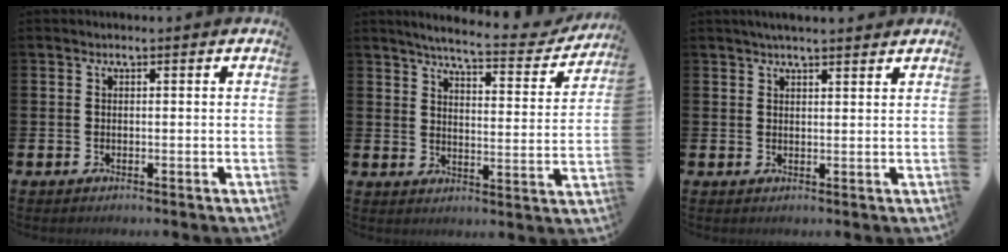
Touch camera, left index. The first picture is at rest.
{"total": 5.8, "force": [5.4, 0.5, 2.1], "torque": [-0.048, -0.043, 0.085]}
{"total": 2.9, "force": [2.8, 0.2, 0.9], "torque": [-0.020, -0.007, 0.050]}